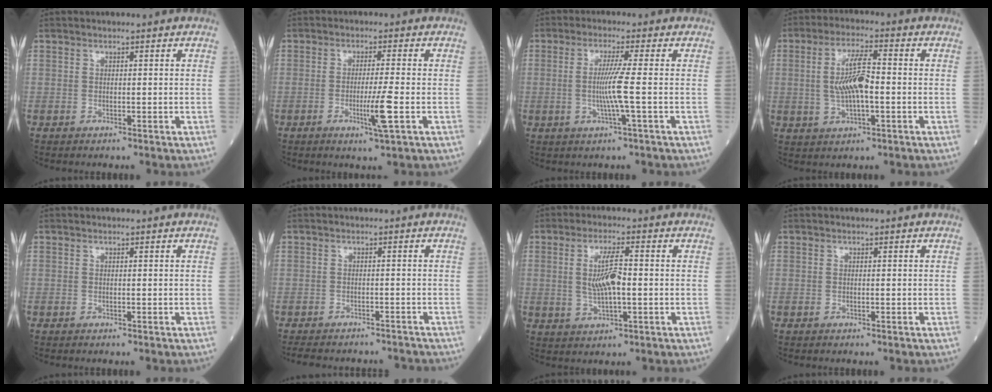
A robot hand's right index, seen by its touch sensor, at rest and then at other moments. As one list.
[{"total": 5.1, "force": [-1.5, -0.7, 4.8], "torque": [-0.087, -0.013, -0.028]}, {"total": 5.5, "force": [-0.6, -1.2, 5.3], "torque": [-0.109, -0.008, -0.013]}, {"total": 7.6, "force": [-0.2, 1.7, 7.4], "torque": [-0.149, 0.006, -0.004]}, {"total": 0.0}, {"total": 10.3, "force": [-9.3, 3.2, 2.9], "torque": [-0.051, 0.002, -0.113]}, {"total": 6.2, "force": [0.2, 1.2, 6.1], "torque": [-0.122, 0.003, 0.005]}, {"total": 0.0}]